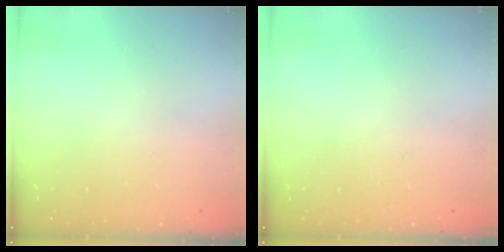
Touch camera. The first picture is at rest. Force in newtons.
{"total": 0.0}